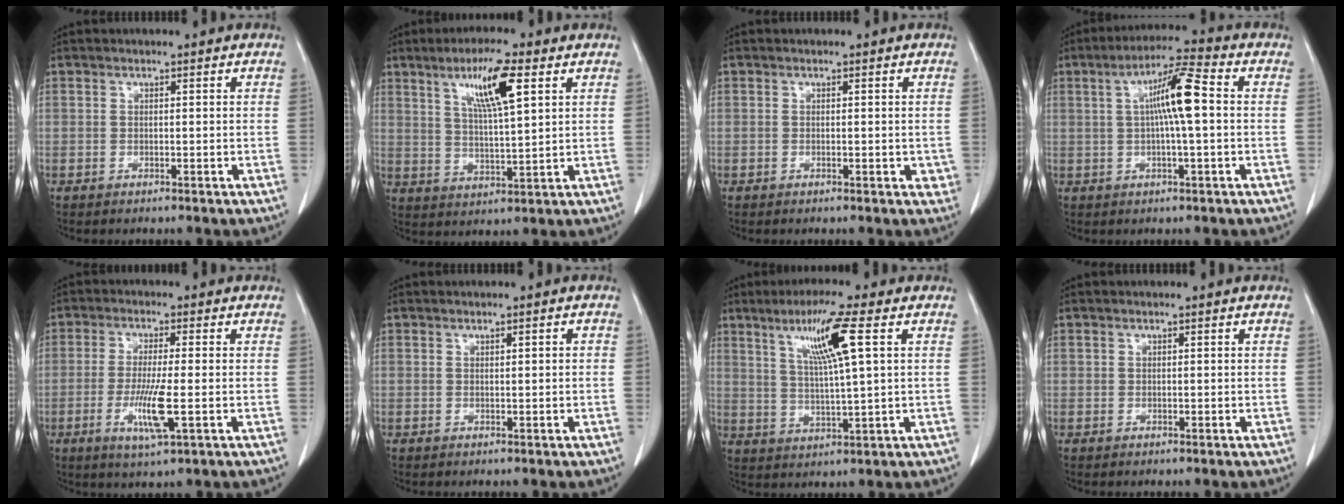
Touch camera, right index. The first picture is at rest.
{"total": 9.3, "force": [4.4, 0.7, 8.1], "torque": [-0.150, 0.001, 0.080]}
{"total": 1.8, "force": [-0.2, 1.0, 1.5], "torque": [-0.010, 0.001, 0.000]}
{"total": 8.5, "force": [0.9, 0.3, 8.5], "torque": [-0.155, 0.014, 0.012]}
{"total": 7.0, "force": [-1.9, 0.2, 6.7], "torque": [-0.131, -0.017, -0.034]}
{"total": 0.8, "force": [0.2, 0.0, 0.8], "torque": [-0.016, 0.000, 0.005]}
{"total": 9.3, "force": [3.9, -0.7, 8.4], "torque": [-0.157, 0.005, 0.073]}
{"total": 0.0}